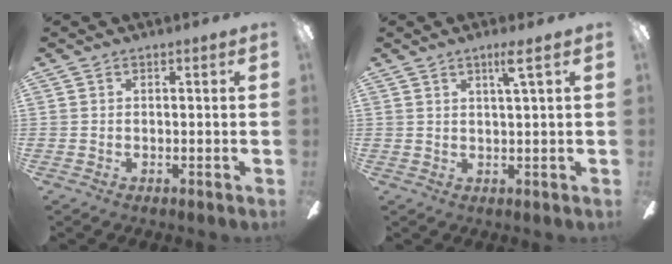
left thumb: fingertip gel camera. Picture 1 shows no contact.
{"total": 4.1, "force": [2.4, -0.1, 3.2], "torque": [-0.062, -0.003, 0.037]}